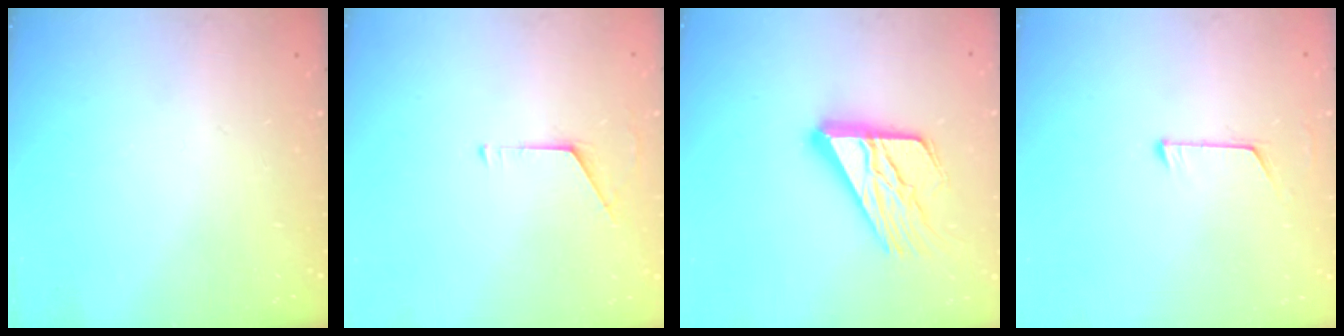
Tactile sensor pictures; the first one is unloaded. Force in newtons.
{"total": 5.2, "press": 5.1, "slide": 0.4}
{"total": 18.2, "press": 18.1, "slide": 1.8}
{"total": 4.7, "press": 4.7, "slide": 0.5}